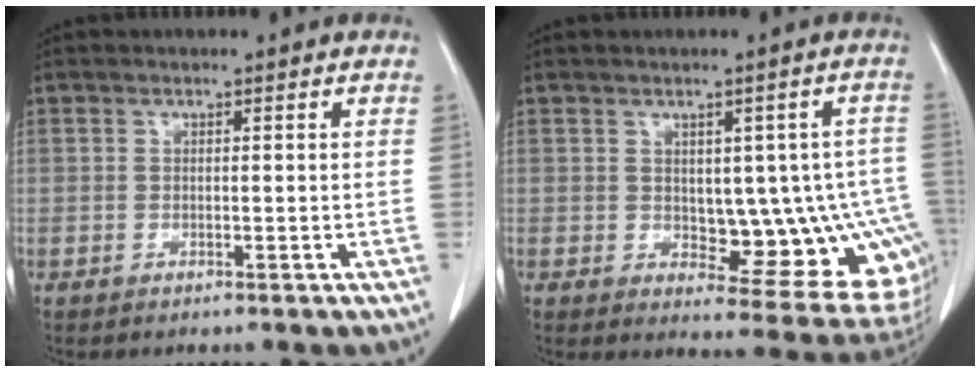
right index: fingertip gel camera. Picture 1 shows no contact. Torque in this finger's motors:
{"motor_torque": [0.27, 0.08, 0.13, 0.03]}